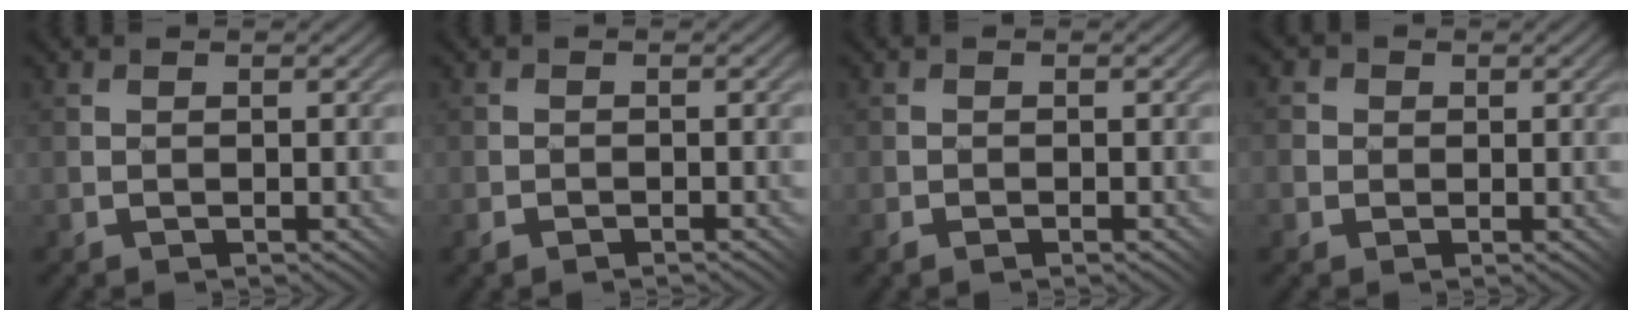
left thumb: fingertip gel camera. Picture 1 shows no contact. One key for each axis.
{"total": 0.9, "fx": -0.9, "fy": 0.3, "fz": 0.2, "tx": -0.004, "ty": 0.002, "tz": -0.020}
{"total": 0.9, "fx": -0.7, "fy": 0.3, "fz": 0.5, "tx": -0.008, "ty": 0.000, "tz": -0.014}
{"total": 4.0, "fx": 0.6, "fy": 3.8, "fz": 0.9, "tx": -0.018, "ty": 0.015, "tz": -0.011}